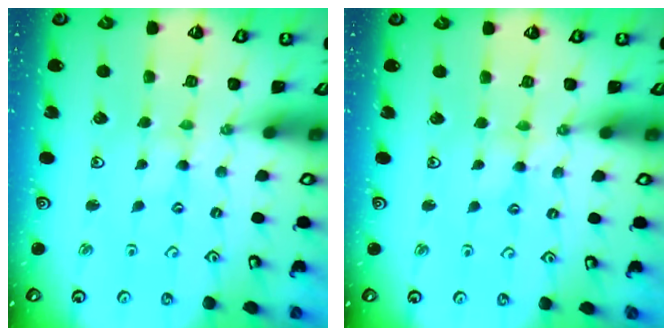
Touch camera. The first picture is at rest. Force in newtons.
{"total": 1.8, "press": 1.8, "slide": 0.4}